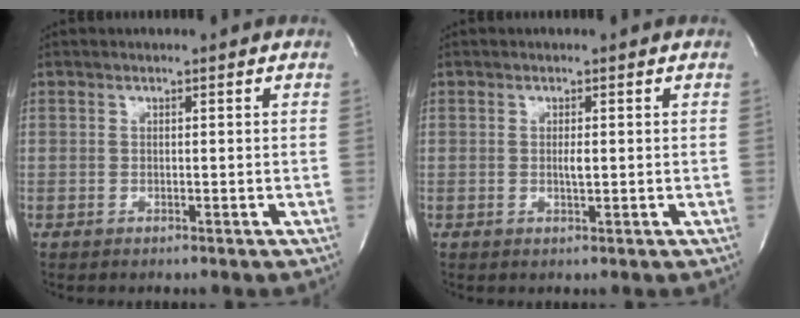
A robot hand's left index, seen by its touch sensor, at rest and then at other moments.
{"total": 1.2, "force": [0.1, 0.2, 1.1], "torque": [-0.023, -0.002, 0.003]}